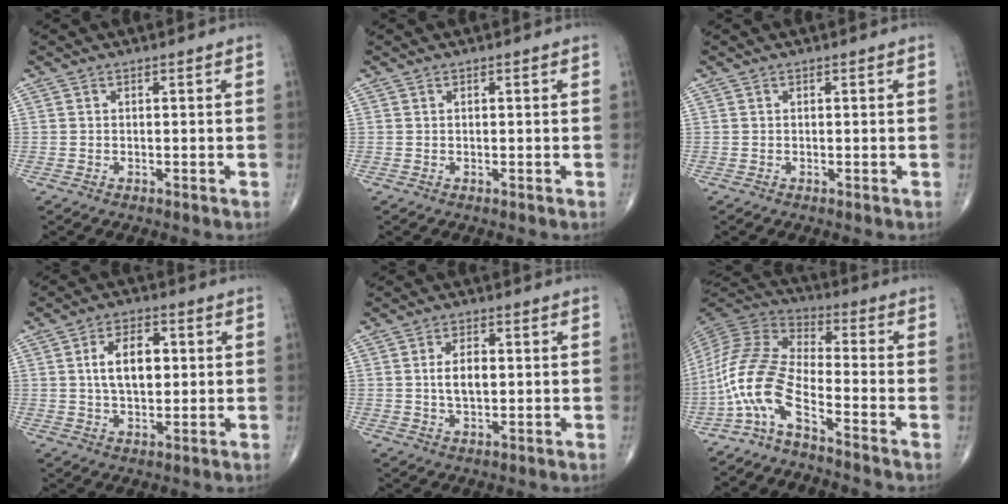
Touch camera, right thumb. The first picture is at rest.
{"total": 0.0}
{"total": 0.0}
{"total": 8.9, "force": [1.3, 5.2, 7.2], "torque": [-0.106, 0.006, 0.024]}
{"total": 5.0, "force": [0.4, 2.7, 4.1], "torque": [-0.071, 0.000, 0.007]}
{"total": 11.8, "force": [-6.7, 3.2, 9.1], "torque": [-0.212, 0.065, -0.144]}